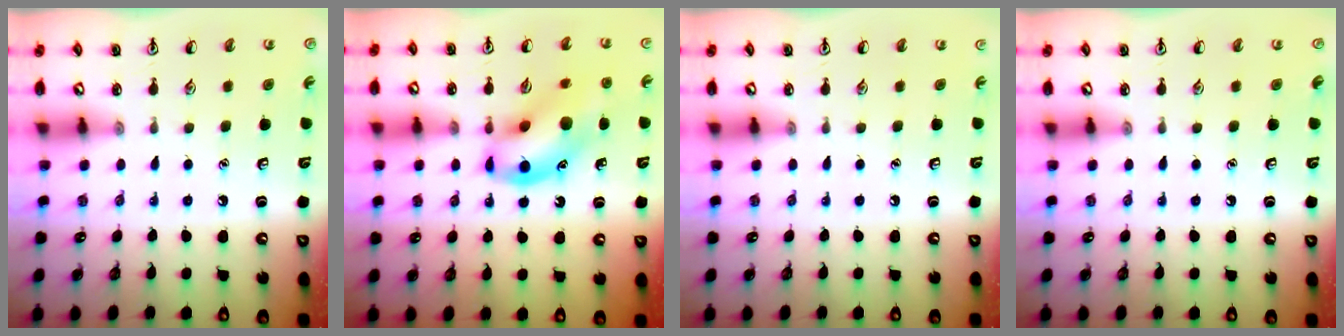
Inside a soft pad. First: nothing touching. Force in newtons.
{"total": 14.3, "press": 14.1, "slide": 2.1}
{"total": 0.0}
{"total": 0.0}